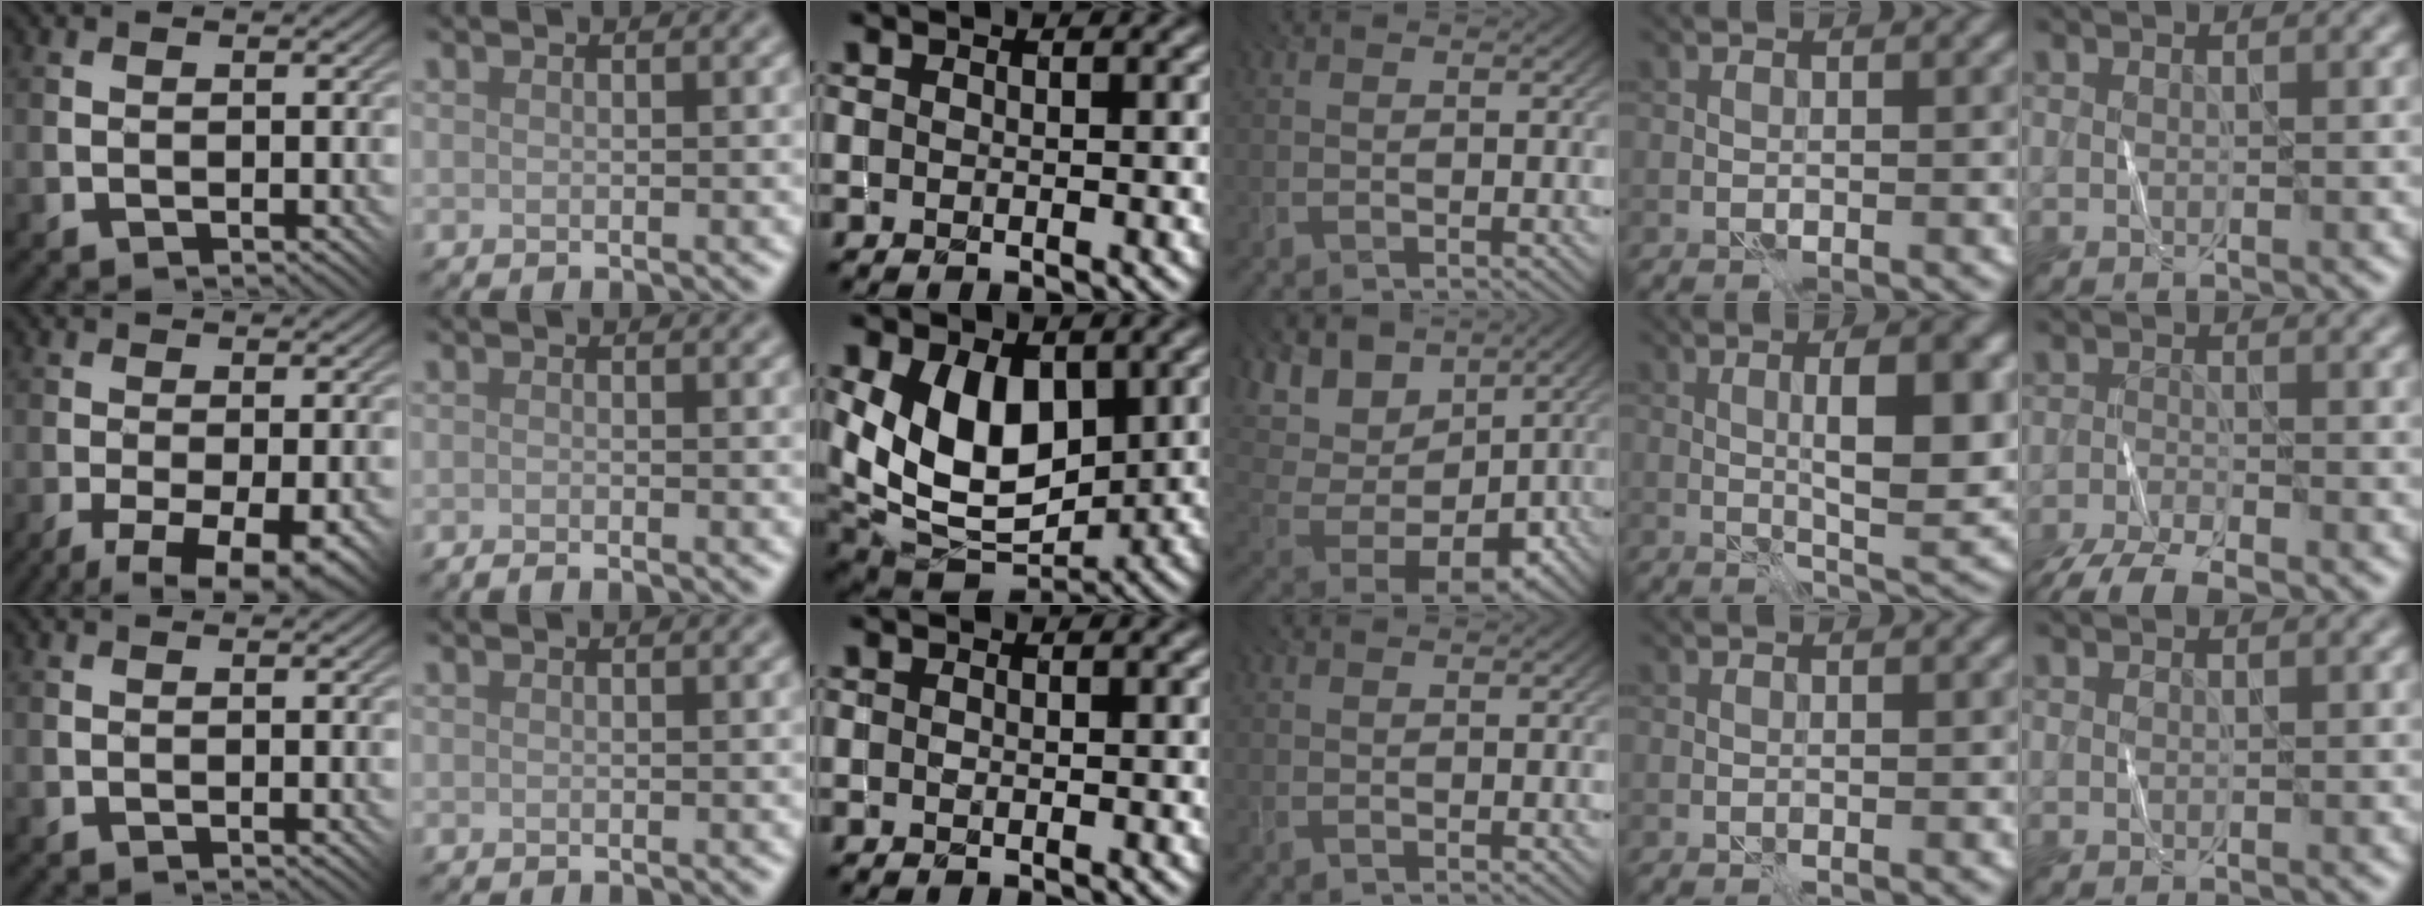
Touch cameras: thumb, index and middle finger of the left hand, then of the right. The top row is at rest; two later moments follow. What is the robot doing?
{"motion": "fold", "object": "shorts"}